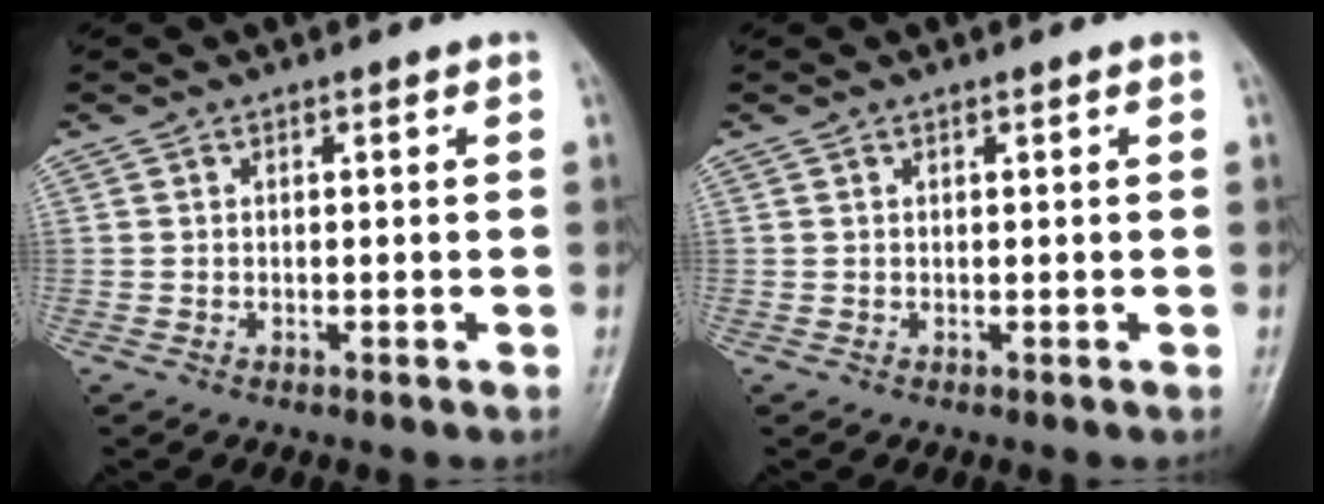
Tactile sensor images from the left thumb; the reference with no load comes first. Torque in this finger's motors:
{"motor_torque": [-0.04, 0.07, -0.08, -0.09, 0.00]}